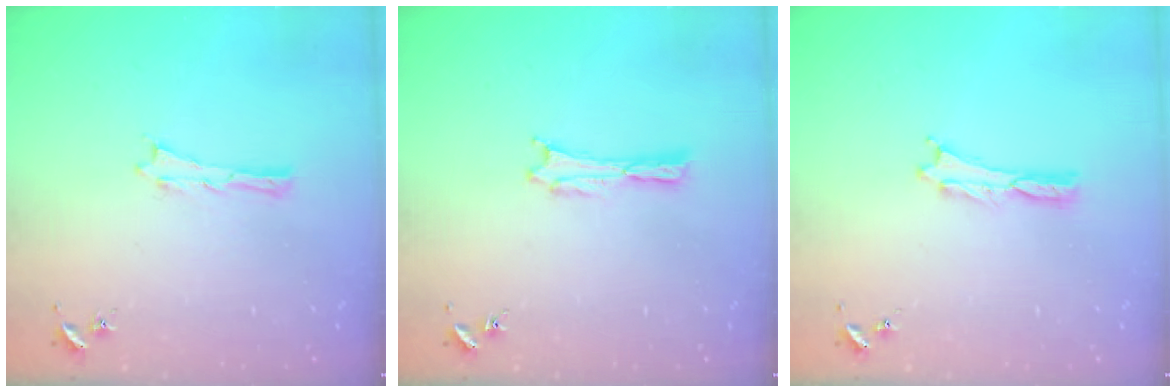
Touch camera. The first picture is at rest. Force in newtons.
{"total": 0.7, "press": 0.7, "slide": 0.1}
{"total": 0.0}